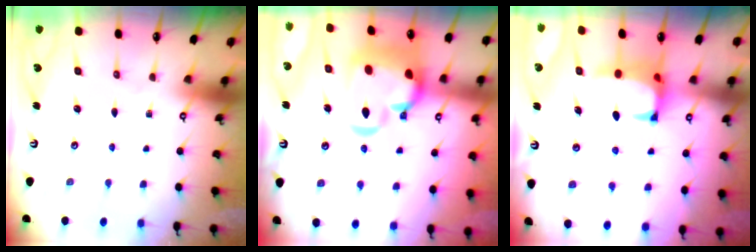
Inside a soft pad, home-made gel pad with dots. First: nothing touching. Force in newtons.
{"total": 11.4, "press": 11.2, "slide": 2.1}
{"total": 1.3, "press": 0.8, "slide": 1.0}